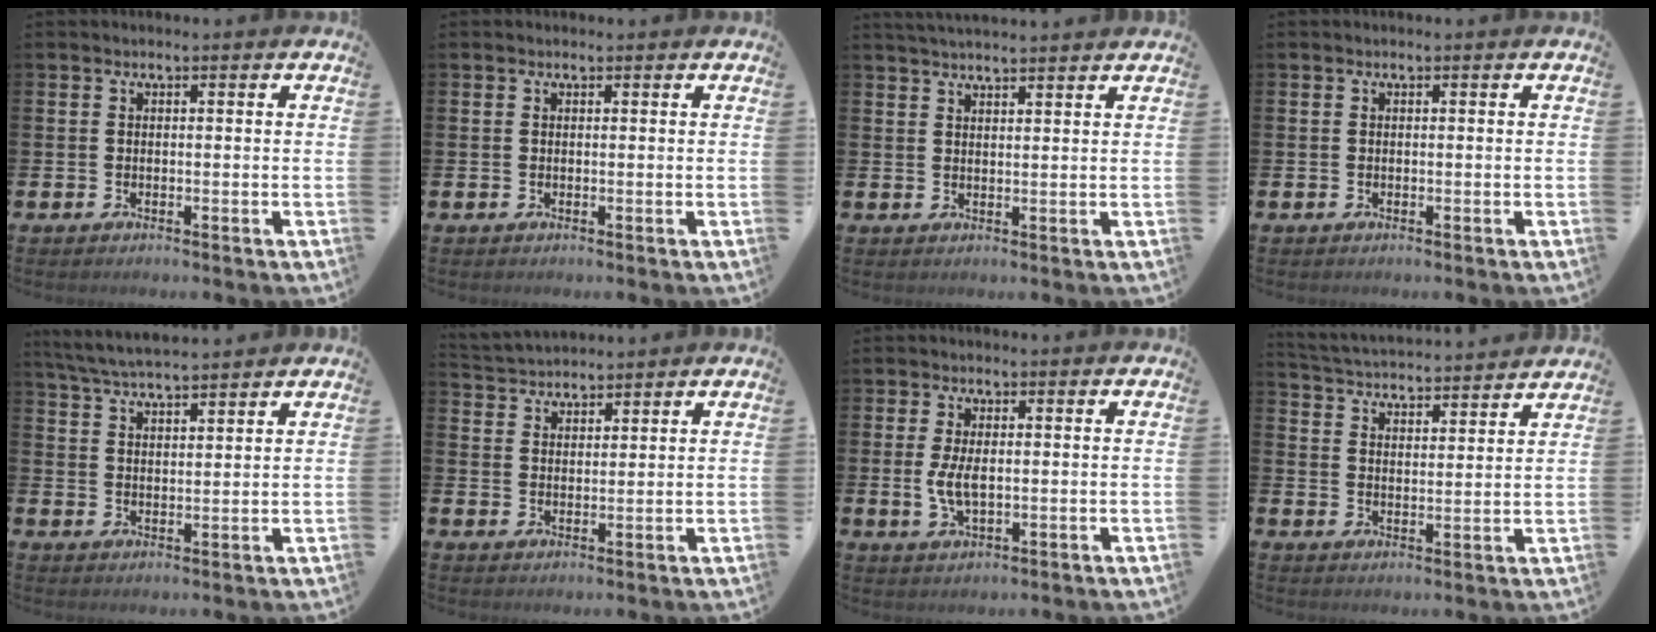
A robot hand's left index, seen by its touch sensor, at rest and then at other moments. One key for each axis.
{"total": 0.0}
{"total": 2.8, "fx": 2.8, "fy": 0.0, "fz": 0.3, "tx": -0.012, "ty": -0.009, "tz": 0.052}
{"total": 0.0}
{"total": 5.4, "fx": 5.2, "fy": 0.3, "fz": 1.2, "tx": -0.047, "ty": -0.020, "tz": 0.096}
{"total": 4.3, "fx": 4.2, "fy": 1.2, "fz": 0.3, "tx": -0.033, "ty": -0.030, "tz": 0.070}
{"total": 4.1, "fx": 0.1, "fy": 2.0, "fz": 3.6, "tx": -0.077, "ty": 0.003, "tz": -0.001}
{"total": 4.3, "fx": 4.2, "fy": 0.3, "fz": 0.0, "tx": -0.025, "ty": -0.035, "tz": 0.072}